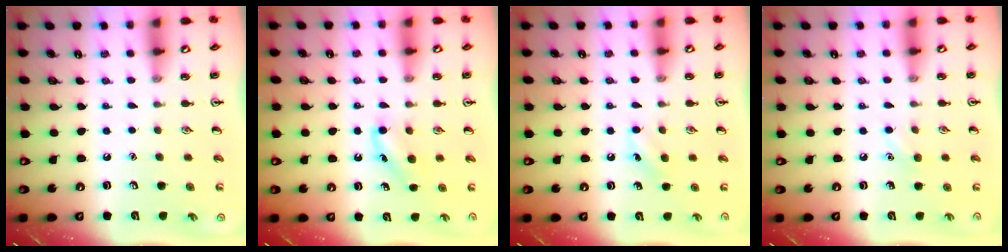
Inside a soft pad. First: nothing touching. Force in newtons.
{"total": 5.1, "press": 4.8, "slide": 1.6}
{"total": 5.8, "press": 5.5, "slide": 1.9}
{"total": 5.6, "press": 5.3, "slide": 1.7}